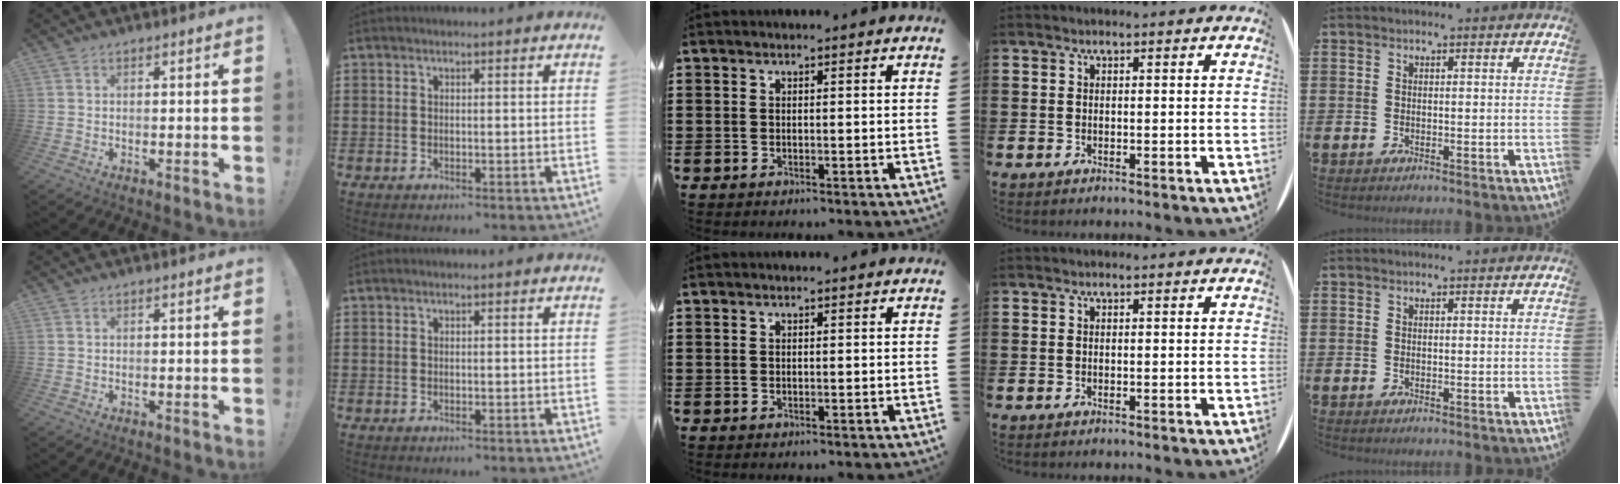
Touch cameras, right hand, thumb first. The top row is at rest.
{}